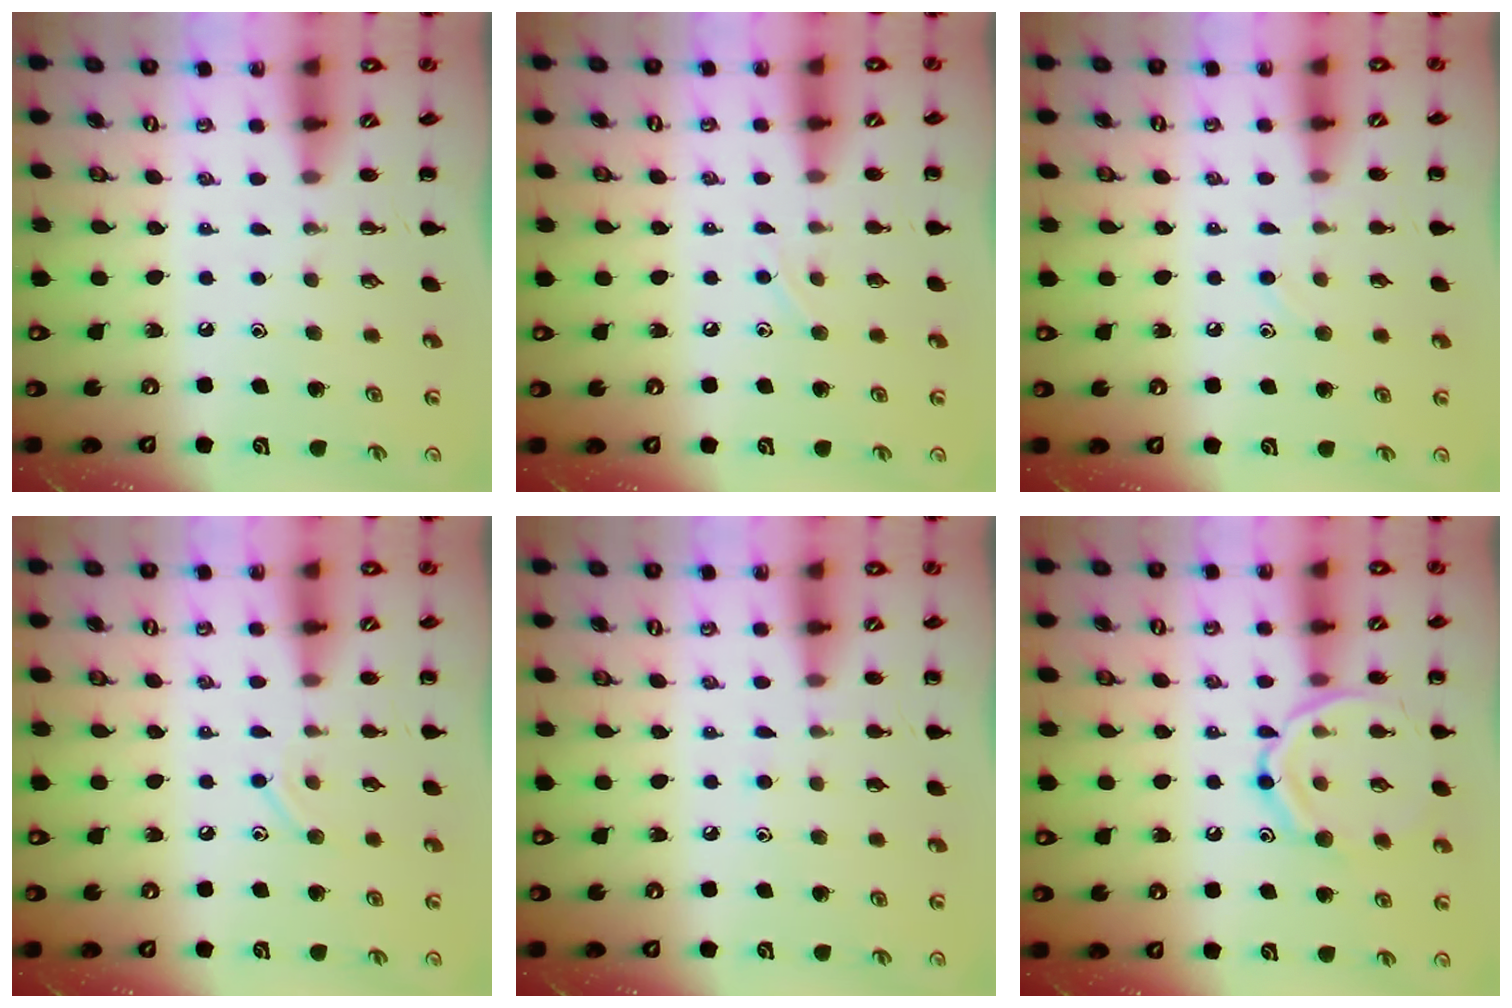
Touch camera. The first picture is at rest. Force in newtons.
{"total": 3.9, "press": 3.7, "slide": 1.2}
{"total": 6.6, "press": 6.2, "slide": 2.4}
{"total": 7.1, "press": 6.9, "slide": 1.8}
{"total": 6.6, "press": 6.4, "slide": 1.8}
{"total": 13.6, "press": 13.5, "slide": 0.9}